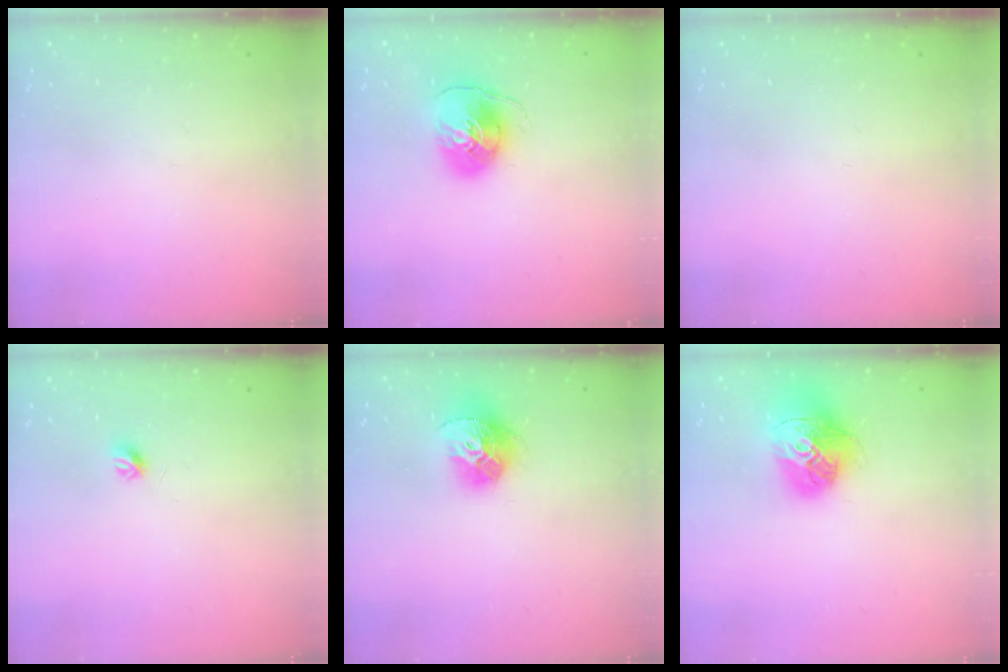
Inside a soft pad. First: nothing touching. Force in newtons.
{"total": 8.5, "press": 8.4, "slide": 0.7}
{"total": 0.0}
{"total": 4.0, "press": 3.9, "slide": 0.9}
{"total": 13.6, "press": 13.5, "slide": 1.4}
{"total": 18.0, "press": 17.9, "slide": 1.9}